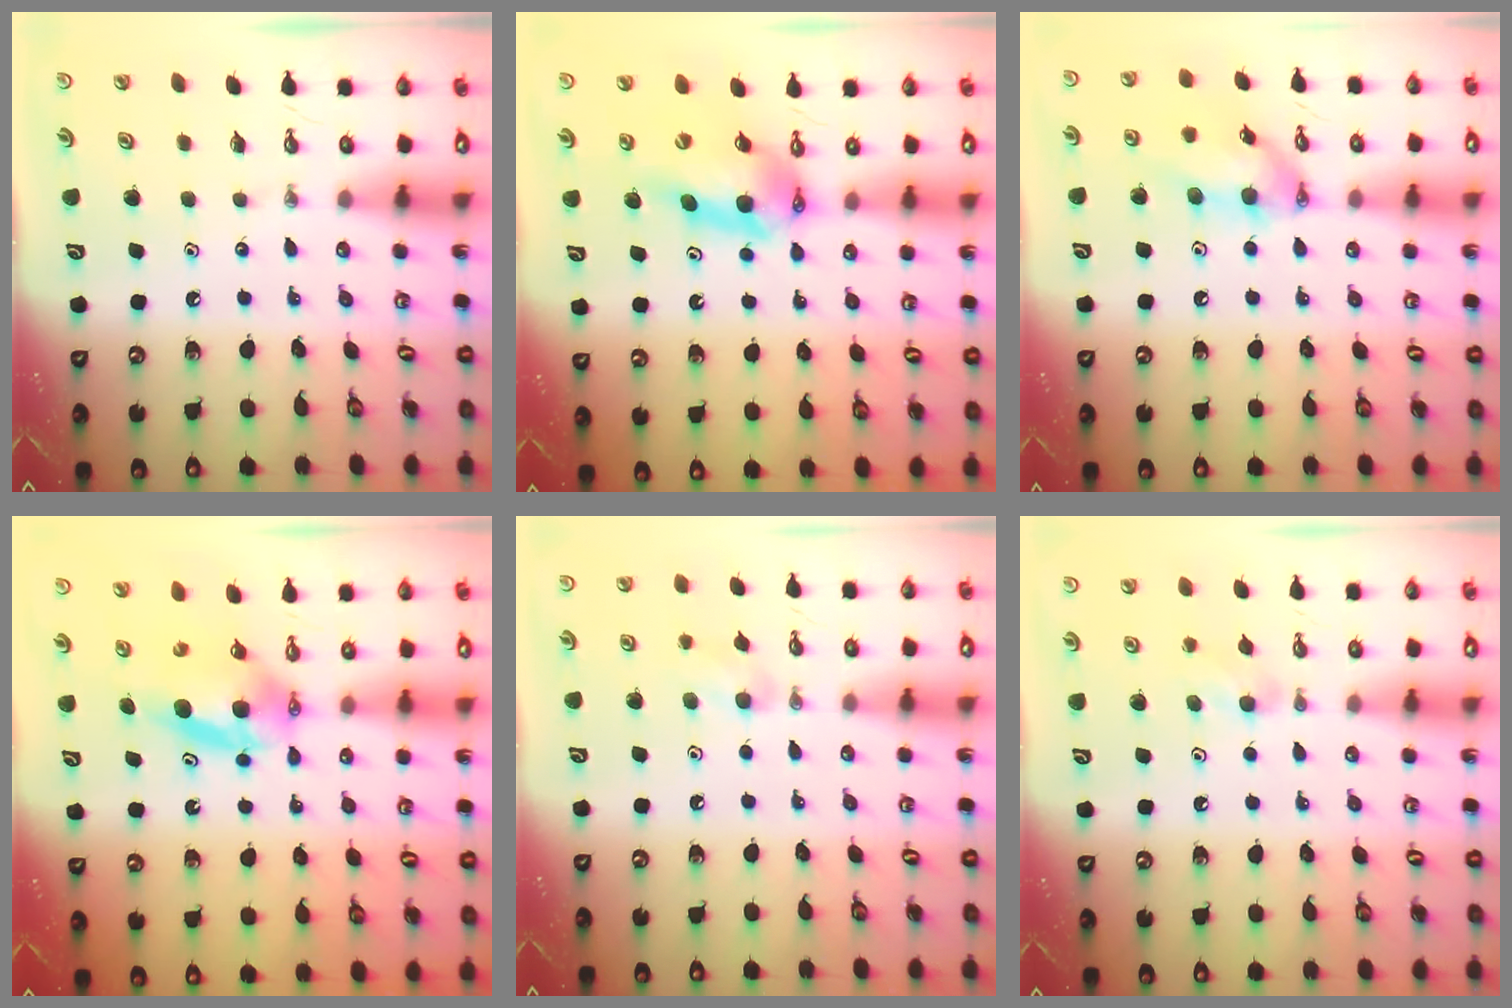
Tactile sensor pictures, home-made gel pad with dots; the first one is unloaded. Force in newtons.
{"total": 10.6, "press": 10.5, "slide": 0.9}
{"total": 13.9, "press": 13.9, "slide": 0.8}
{"total": 6.5, "press": 6.3, "slide": 1.9}
{"total": 8.4, "press": 7.7, "slide": 3.3}
{"total": 5.4, "press": 5.2, "slide": 1.4}